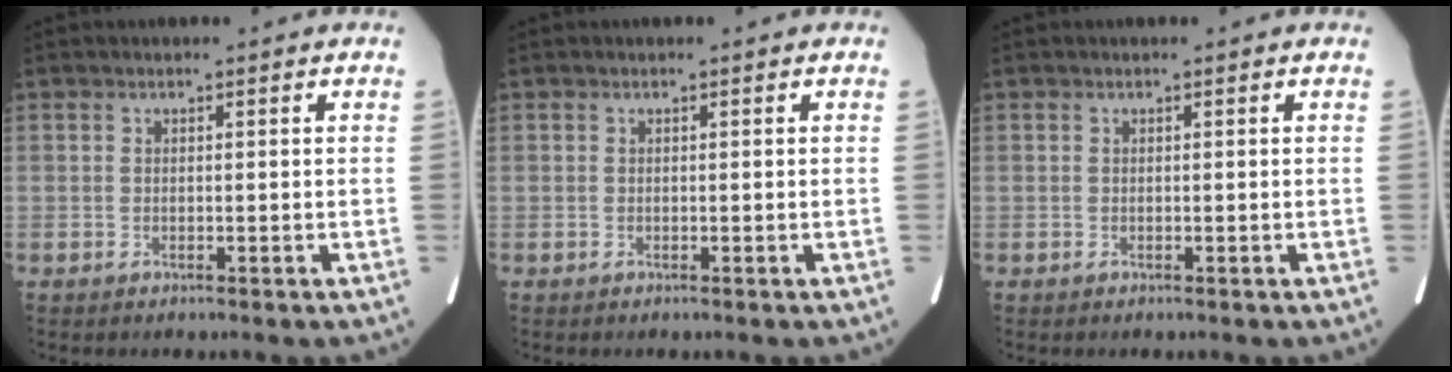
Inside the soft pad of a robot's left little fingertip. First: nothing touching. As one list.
[{"total": 0.0}, {"total": 0.0}]